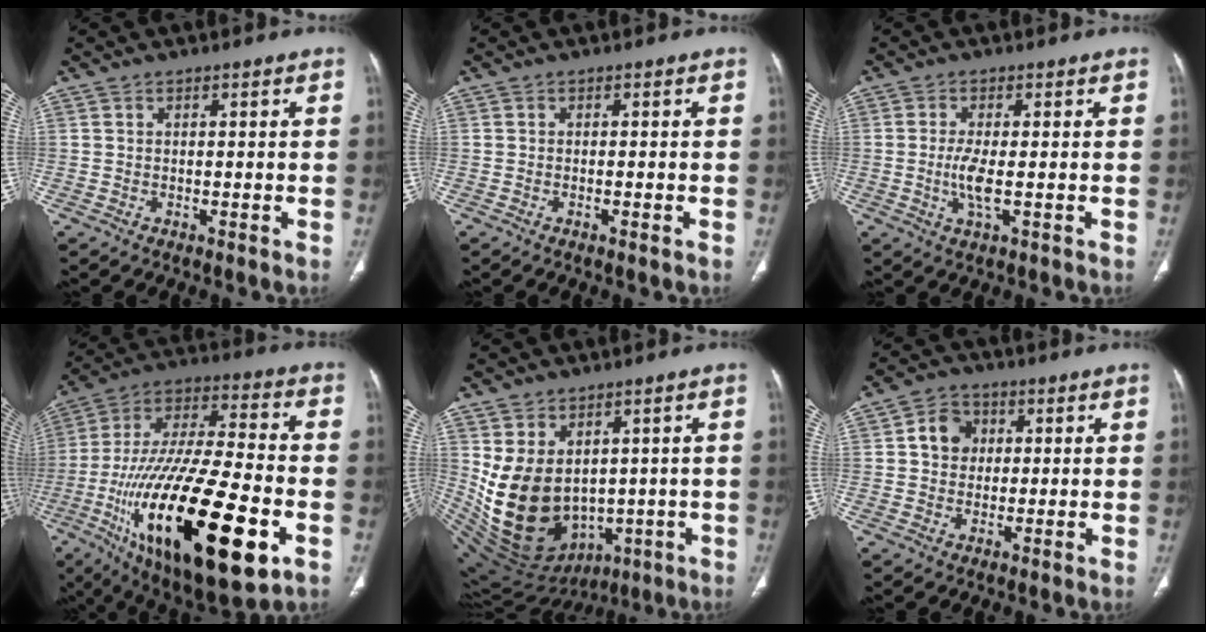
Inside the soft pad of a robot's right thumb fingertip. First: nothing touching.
{"total": 1.0, "force": [-0.5, 0.1, 0.8], "torque": [-0.018, -0.002, -0.007]}
{"total": 4.3, "force": [-0.6, 1.1, 4.1], "torque": [-0.095, -0.009, -0.013]}
{"total": 35.1, "force": [-11.6, 12.1, 30.9], "torque": [-0.581, 0.014, -0.182]}
{"total": 17.5, "force": [0.5, 12.8, 11.8], "torque": [-0.203, -0.019, 0.058]}
{"total": 6.2, "force": [1.1, 5.3, 2.9], "torque": [-0.025, 0.006, 0.013]}